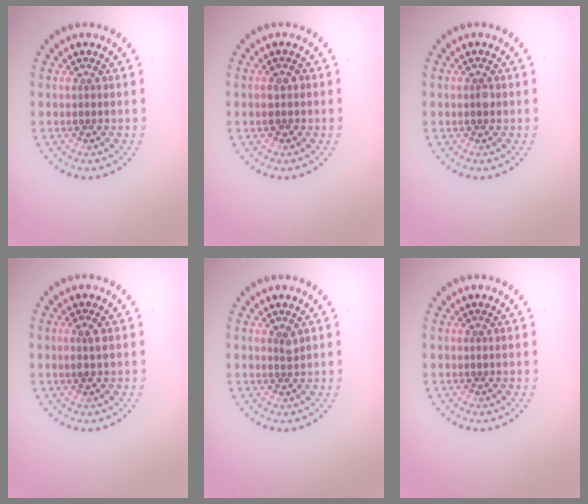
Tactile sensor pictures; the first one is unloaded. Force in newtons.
{"total": 1.5, "press": 1.5, "slide": 0.3}
{"total": 0.9, "press": 0.9, "slide": 0.0}
{"total": 1.5, "press": 1.4, "slide": 0.6}
{"total": 0.8, "press": 0.6, "slide": 0.6}
{"total": 0.0}